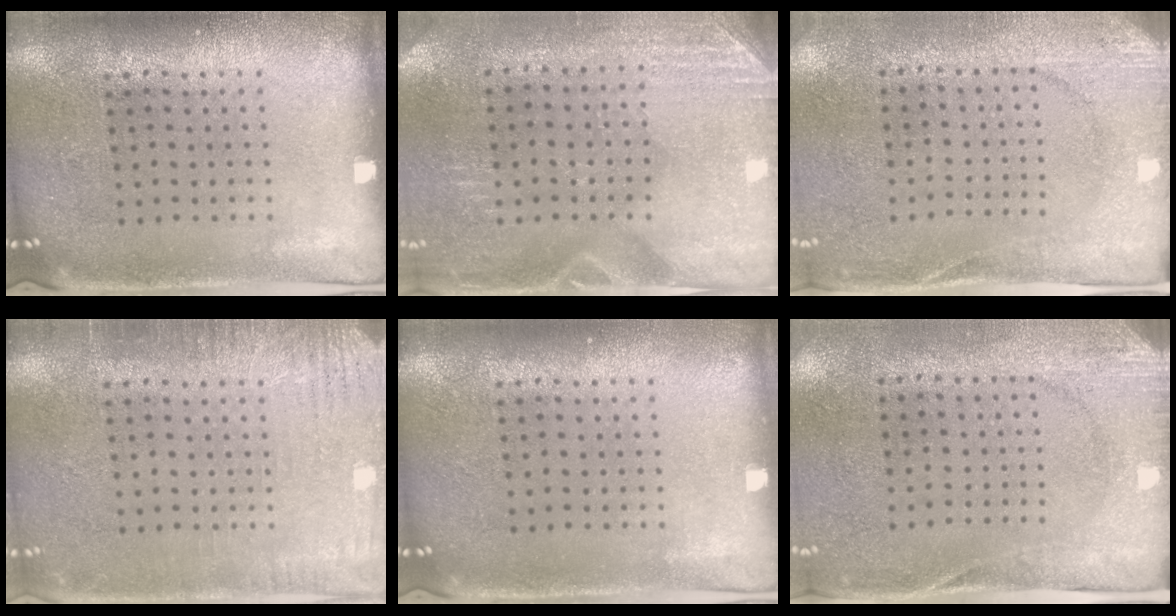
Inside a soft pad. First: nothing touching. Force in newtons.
{"total": 2.9, "press": 2.6, "slide": 1.2}
{"total": 2.7, "press": 2.3, "slide": 1.3}
{"total": 2.9, "press": 2.9, "slide": 0.4}
{"total": 0.0}
{"total": 2.8, "press": 2.1, "slide": 1.8}